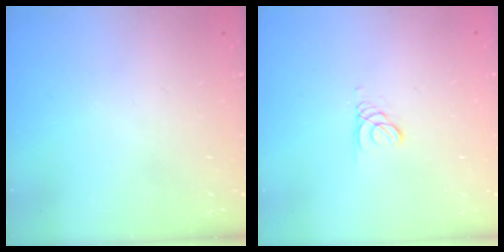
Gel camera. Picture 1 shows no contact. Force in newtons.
{"total": 1.5, "press": 1.5, "slide": 0.1}